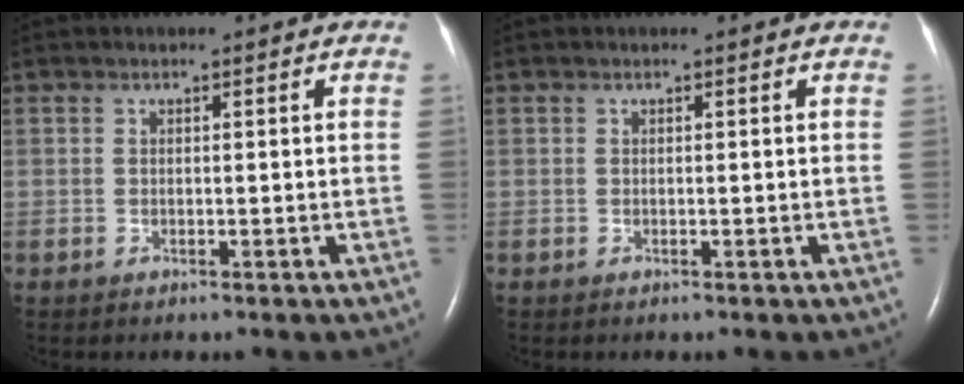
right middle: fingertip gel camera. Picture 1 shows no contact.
{"total": 0.0}